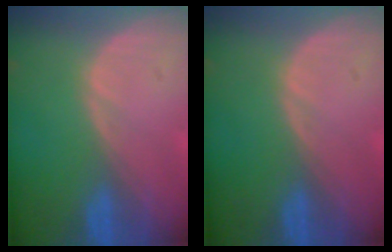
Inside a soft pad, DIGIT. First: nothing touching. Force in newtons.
{"total": 0.0}